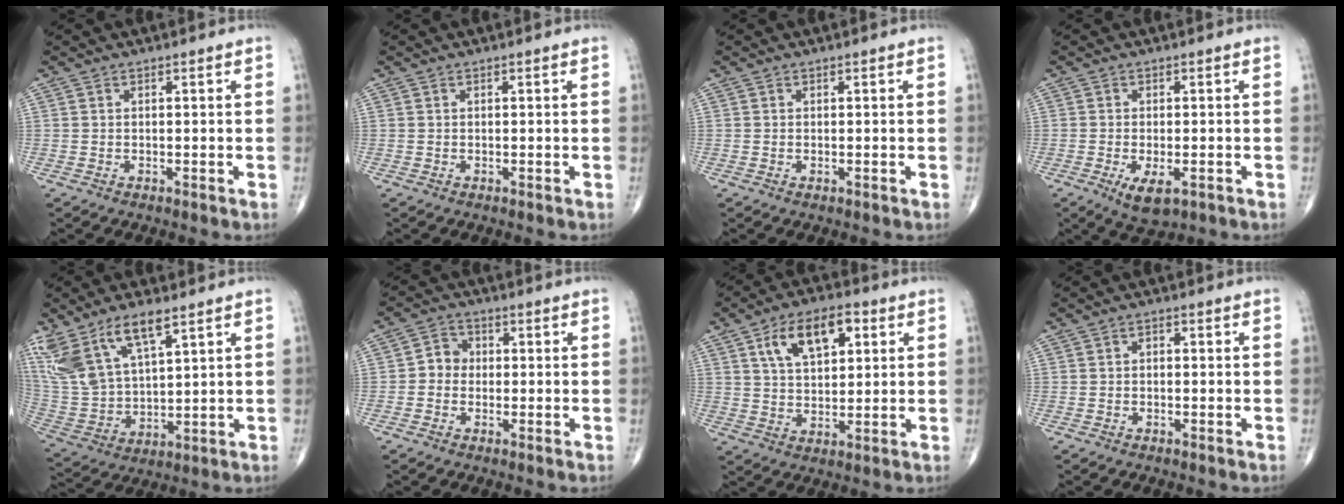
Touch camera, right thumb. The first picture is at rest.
{"total": 0.0}
{"total": 0.0}
{"total": 5.2, "force": [-2.1, 2.3, 4.2], "torque": [-0.073, -0.009, -0.029]}
{"total": 15.3, "force": [9.2, 6.2, 10.6], "torque": [-0.214, -0.028, 0.195]}
{"total": 4.0, "force": [-0.4, 3.5, 1.7], "torque": [-0.008, 0.013, -0.018]}
{"total": 11.6, "force": [4.5, 6.2, 8.7], "torque": [-0.126, -0.003, 0.075]}
{"total": 1.0, "force": [-0.1, 0.7, 0.7], "torque": [-0.004, 0.004, -0.006]}